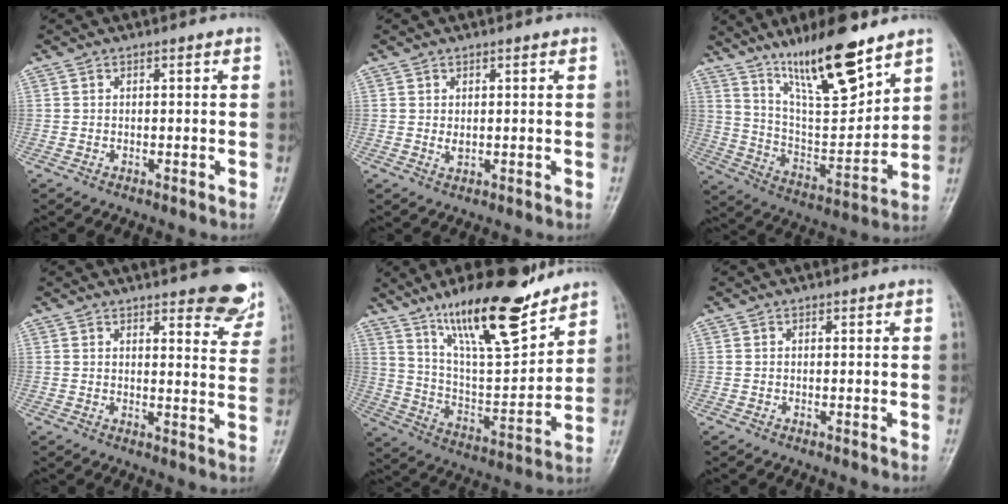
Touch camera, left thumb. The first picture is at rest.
{"total": 2.0, "force": [0.7, 0.9, 1.7], "torque": [-0.025, -0.003, 0.014]}
{"total": 17.8, "force": [12.5, 4.3, 11.9], "torque": [-0.173, -0.076, 0.230]}
{"total": 8.9, "force": [6.7, 2.6, 5.3], "torque": [-0.032, -0.040, 0.074]}
{"total": 20.7, "force": [14.6, 6.0, 13.4], "torque": [-0.181, -0.083, 0.254]}
{"total": 0.0}